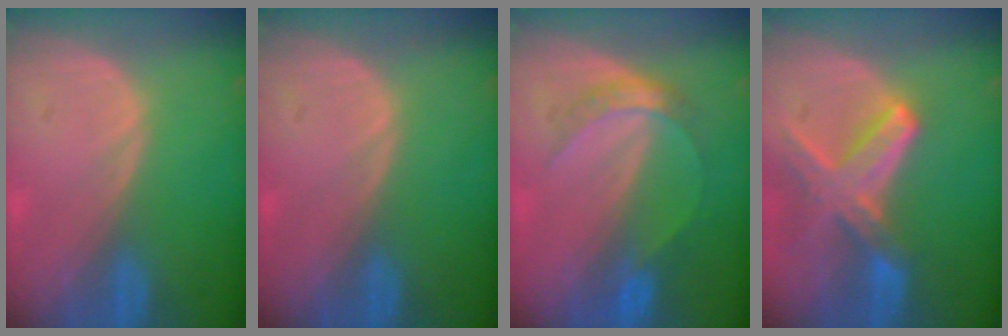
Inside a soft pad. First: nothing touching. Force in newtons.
{"total": 0.0}
{"total": 4.8, "press": 4.5, "slide": 1.6}
{"total": 8.2, "press": 7.2, "slide": 4.0}